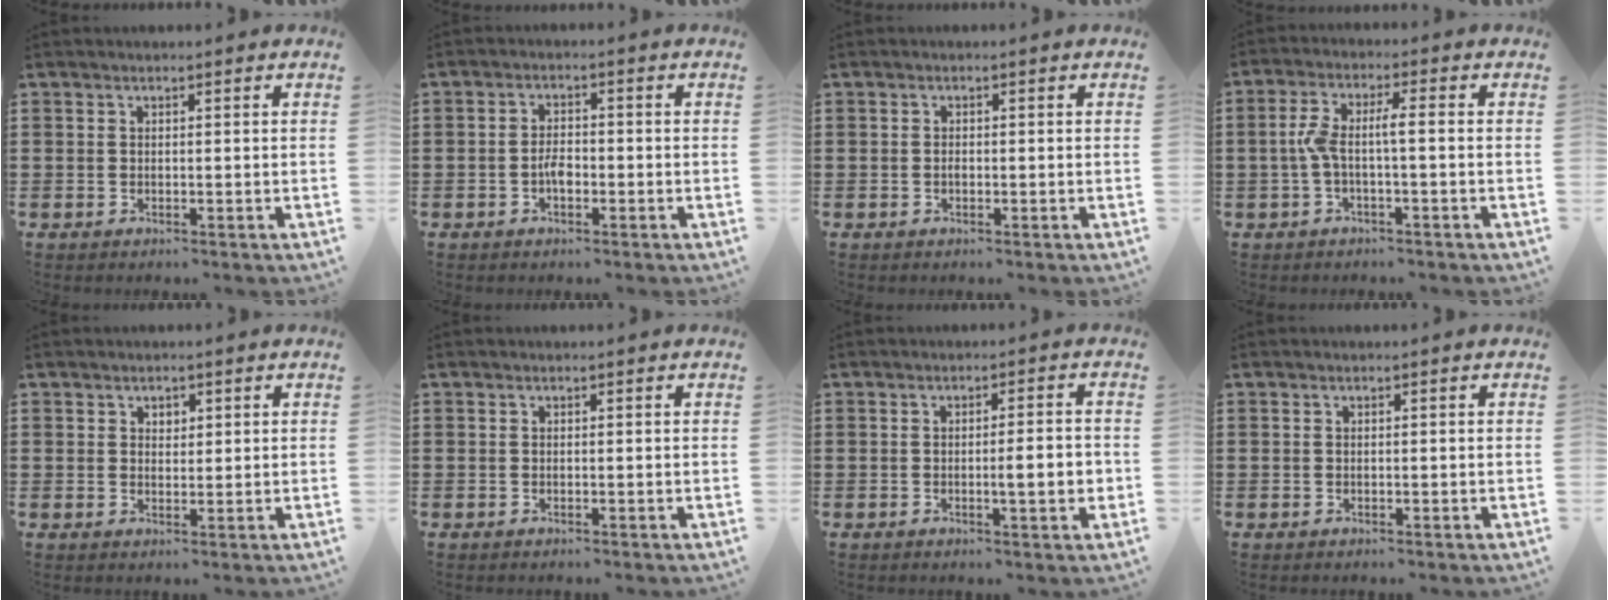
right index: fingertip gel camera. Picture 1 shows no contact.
{"total": 2.6, "force": [-1.0, 1.1, 2.1], "torque": [-0.047, 0.000, -0.021]}
{"total": 0.6, "force": [-0.3, 0.2, 0.4], "torque": [-0.010, -0.003, -0.005]}
{"total": 4.7, "force": [-0.8, 0.9, 4.6], "torque": [-0.105, -0.003, -0.026]}
{"total": 1.5, "force": [0.8, 1.1, 0.6], "torque": [-0.015, 0.006, 0.015]}
{"total": 0.0}
{"total": 4.4, "force": [-0.6, 0.5, 4.3], "torque": [-0.066, -0.007, -0.014]}
{"total": 0.0}